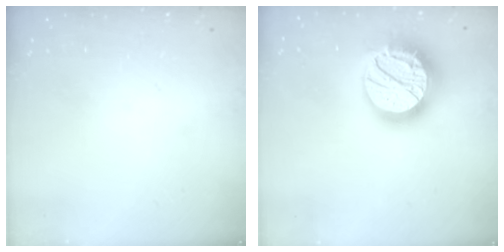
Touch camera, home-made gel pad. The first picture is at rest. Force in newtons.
{"total": 23.0, "press": 23.0, "slide": 1.5}